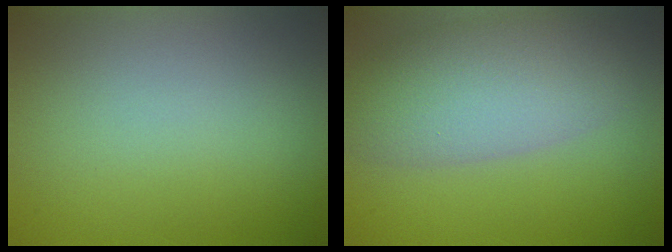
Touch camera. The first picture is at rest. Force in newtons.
{"total": 6.8, "press": 6.8, "slide": 0.2}